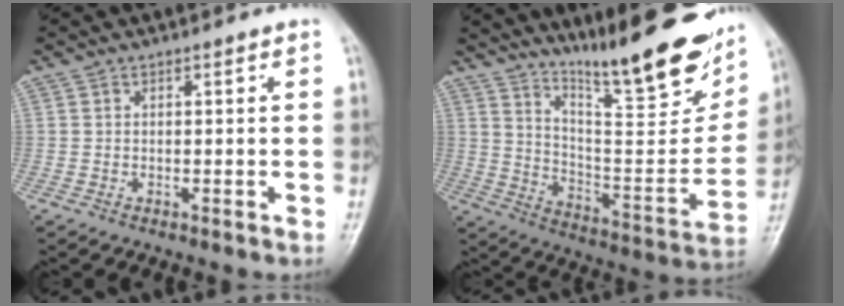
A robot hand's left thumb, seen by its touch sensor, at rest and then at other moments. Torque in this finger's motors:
{"motor_torque": [-0.03, 0.36, 1.45, -1.33, 0.11]}